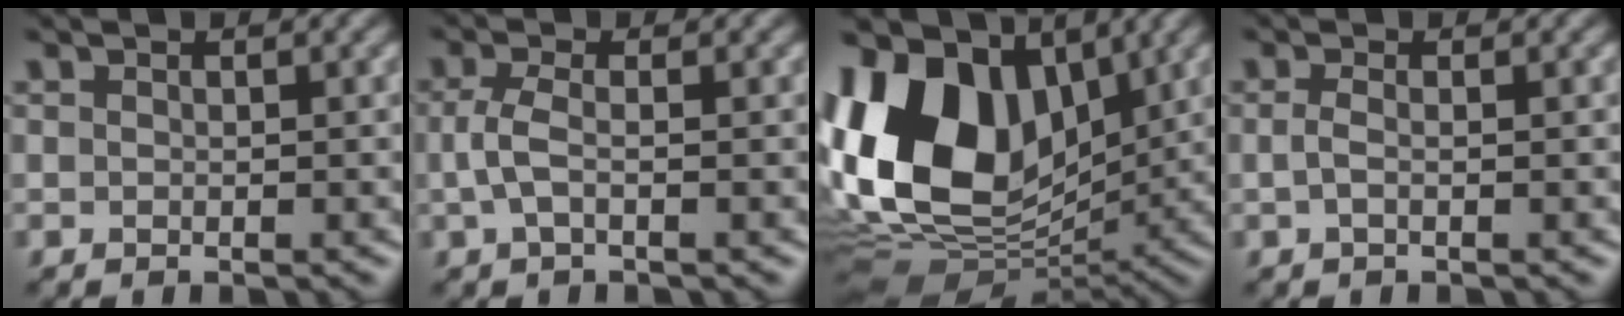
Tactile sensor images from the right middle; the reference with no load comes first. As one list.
[{"total": 2.0, "force": [-0.2, 0.7, 1.9], "torque": [-0.046, 0.000, -0.005]}, {"total": 15.1, "force": [3.1, 10.1, 10.8], "torque": [-0.223, 0.022, 0.045]}, {"total": 0.9, "force": [-0.2, 0.3, 0.9], "torque": [-0.023, -0.001, -0.004]}]